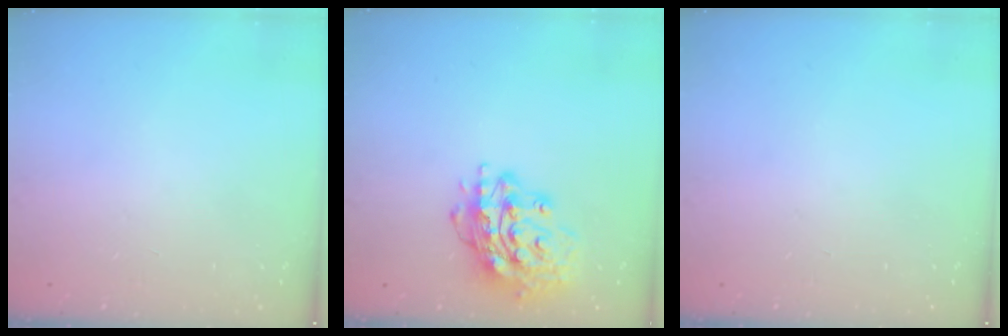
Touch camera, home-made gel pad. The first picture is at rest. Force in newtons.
{"total": 15.5, "press": 15.5, "slide": 1.5}
{"total": 0.0}